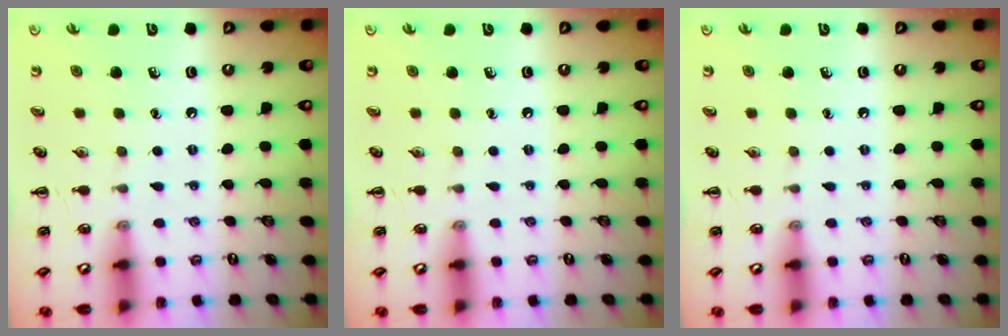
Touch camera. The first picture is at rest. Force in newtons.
{"total": 0.0}
{"total": 0.0}